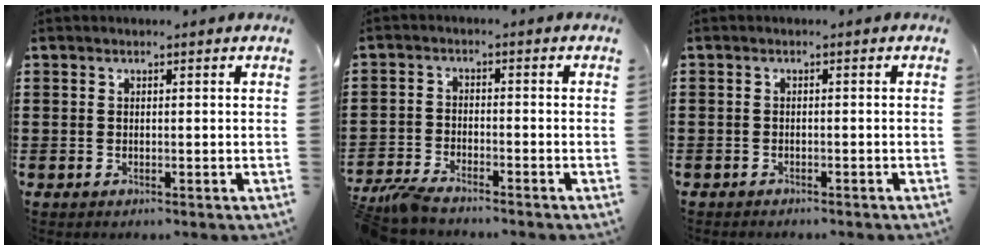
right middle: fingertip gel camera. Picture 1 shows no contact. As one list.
[{"total": 3.8, "force": [-3.6, 0.4, 1.2], "torque": [-0.043, -0.005, -0.078]}, {"total": 0.8, "force": [-0.8, 0.0, 0.0], "torque": [-0.003, 0.000, -0.017]}]